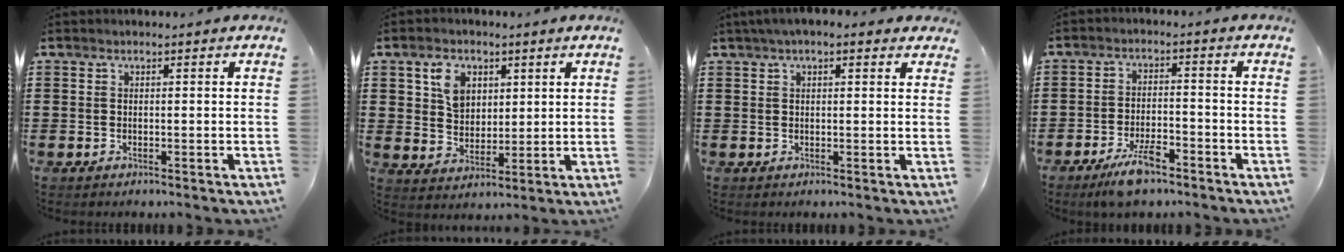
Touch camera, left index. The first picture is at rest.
{"total": 5.6, "force": [2.5, 4.1, 2.9], "torque": [-0.057, 0.008, 0.041]}
{"total": 2.6, "force": [1.6, 0.9, 1.8], "torque": [-0.040, 0.008, 0.027]}
{"total": 5.5, "force": [-4.0, 1.5, 3.4], "torque": [-0.067, 0.006, -0.074]}